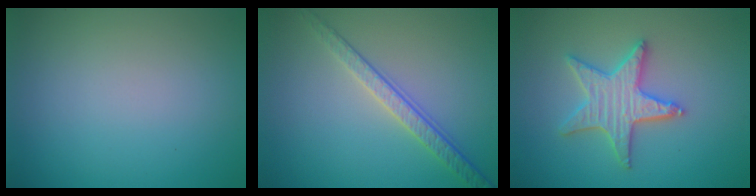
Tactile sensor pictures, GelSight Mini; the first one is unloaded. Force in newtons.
{"total": 2.8, "press": 2.4, "slide": 1.5}
{"total": 4.7, "press": 4.6, "slide": 0.8}